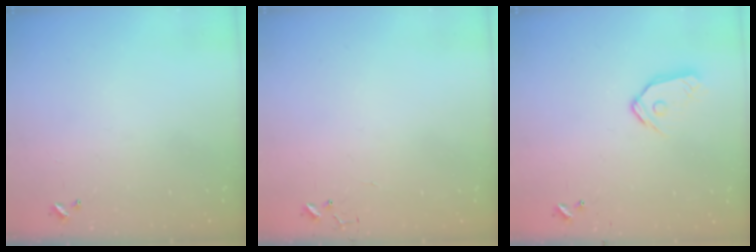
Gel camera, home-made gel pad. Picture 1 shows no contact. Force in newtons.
{"total": 3.8, "press": 3.8, "slide": 0.3}
{"total": 9.8, "press": 9.8, "slide": 0.9}